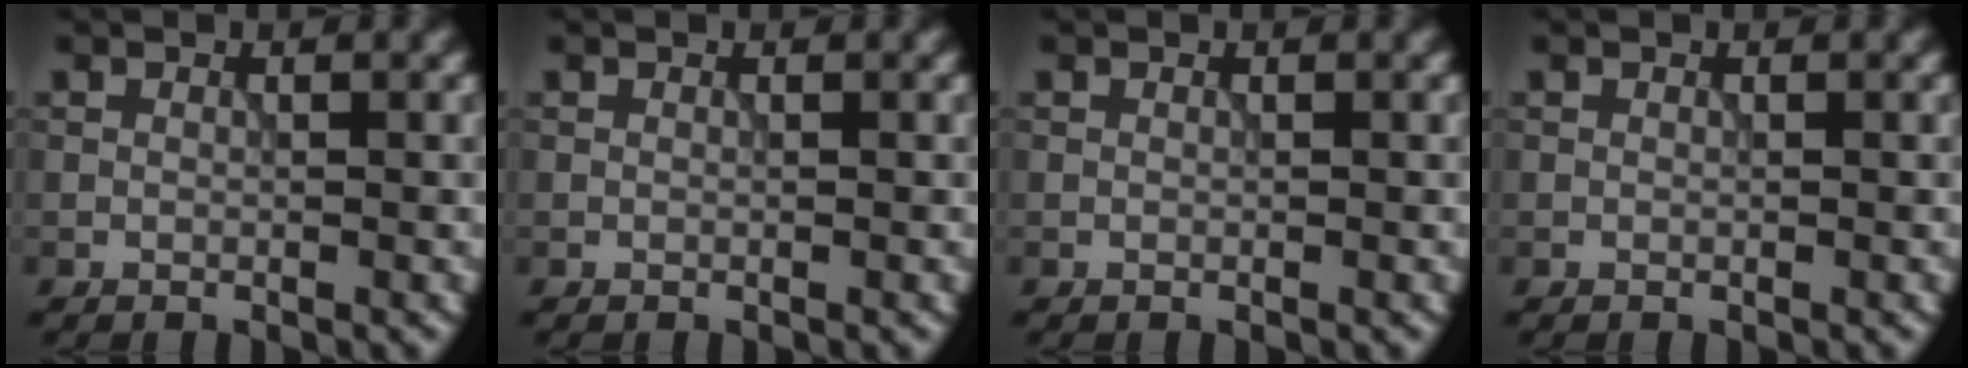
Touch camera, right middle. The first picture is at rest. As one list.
[{"total": 0.0}, {"total": 0.0}, {"total": 0.0}]